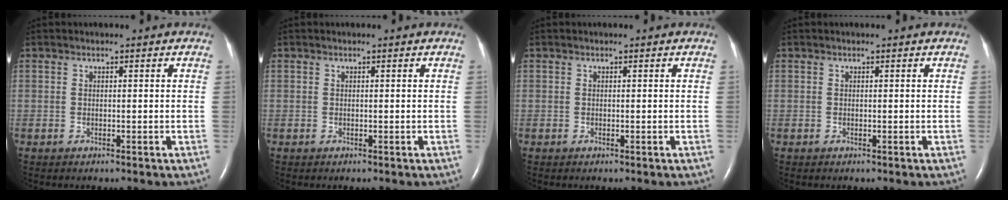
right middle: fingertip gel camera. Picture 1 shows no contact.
{"total": 0.0}
{"total": 0.0}
{"total": 0.0}